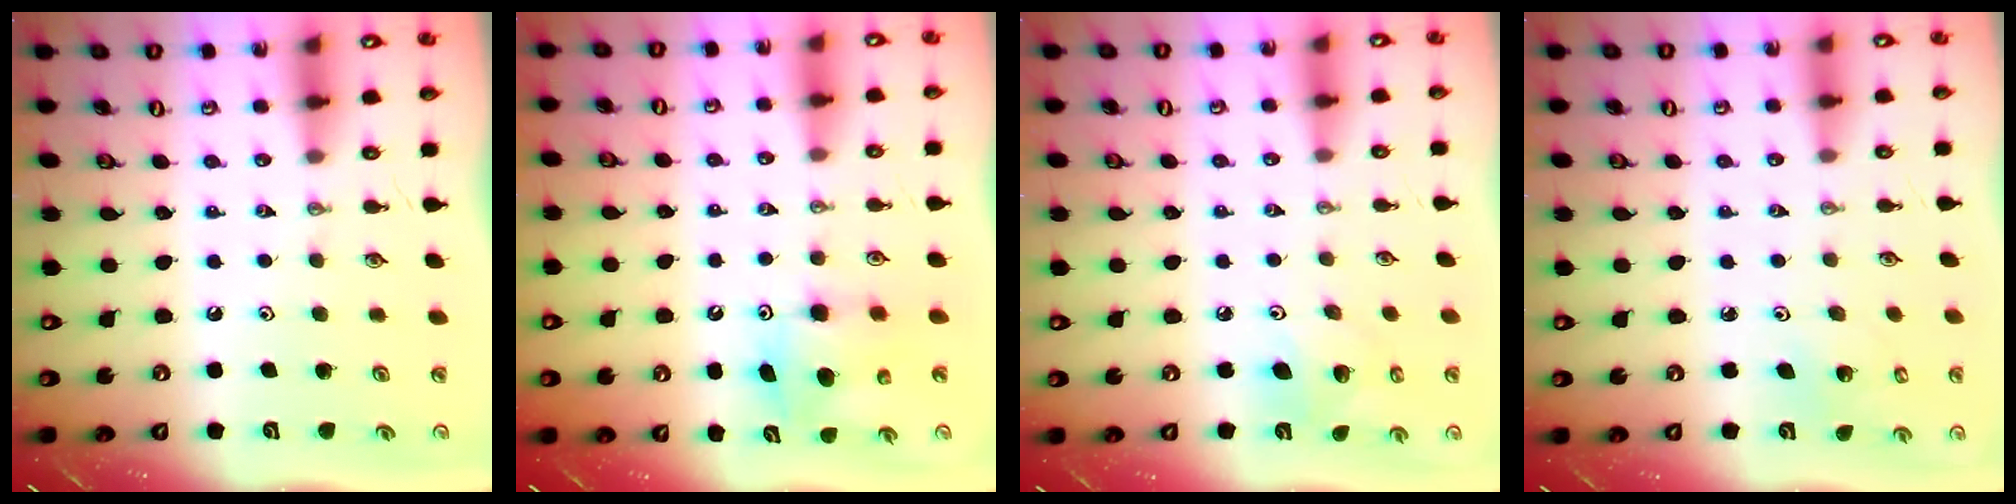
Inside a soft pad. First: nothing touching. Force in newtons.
{"total": 7.3, "press": 7.3, "slide": 0.5}
{"total": 8.0, "press": 7.8, "slide": 1.7}
{"total": 2.7, "press": 2.7, "slide": 0.2}